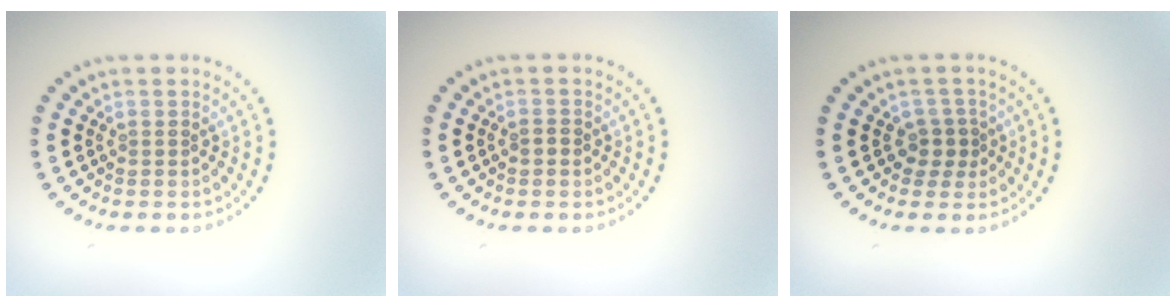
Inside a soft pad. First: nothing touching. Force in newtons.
{"total": 0.9, "press": 0.9, "slide": 0.2}
{"total": 1.8, "press": 1.5, "slide": 1.1}